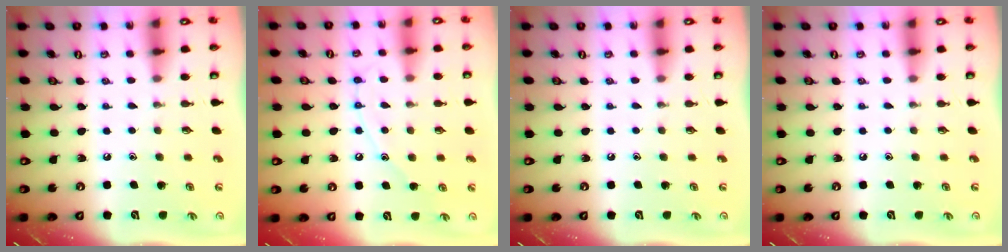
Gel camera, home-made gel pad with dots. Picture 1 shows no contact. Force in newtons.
{"total": 9.5, "press": 9.4, "slide": 0.8}
{"total": 0.0}
{"total": 0.0}